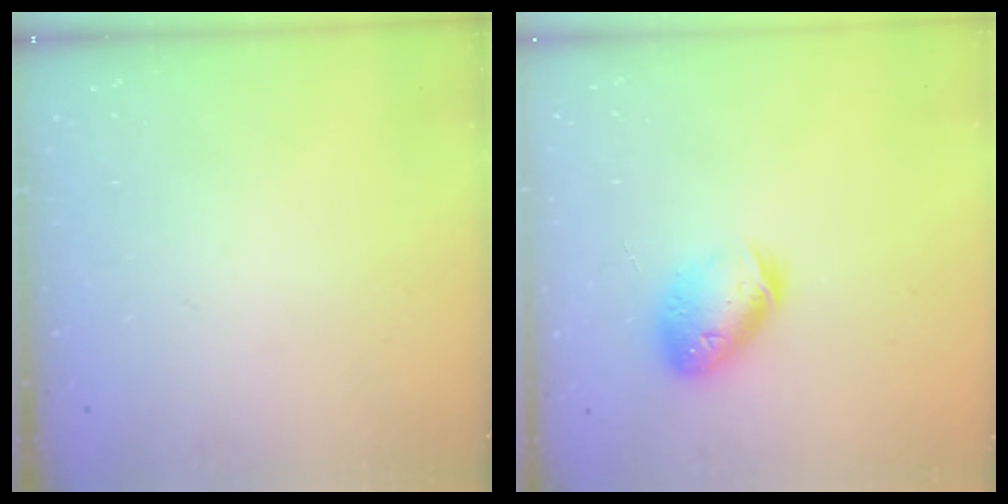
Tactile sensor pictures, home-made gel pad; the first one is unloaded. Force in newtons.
{"total": 12.4, "press": 12.3, "slide": 1.6}